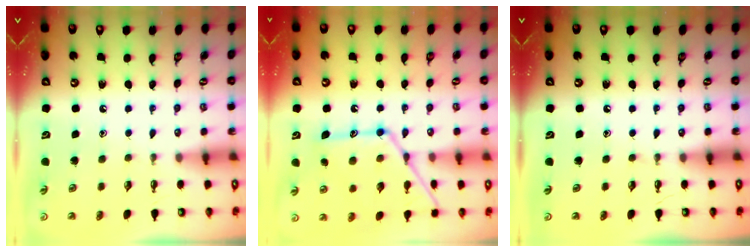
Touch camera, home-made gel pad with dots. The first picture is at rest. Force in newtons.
{"total": 16.0, "press": 16.0, "slide": 1.1}
{"total": 0.0}